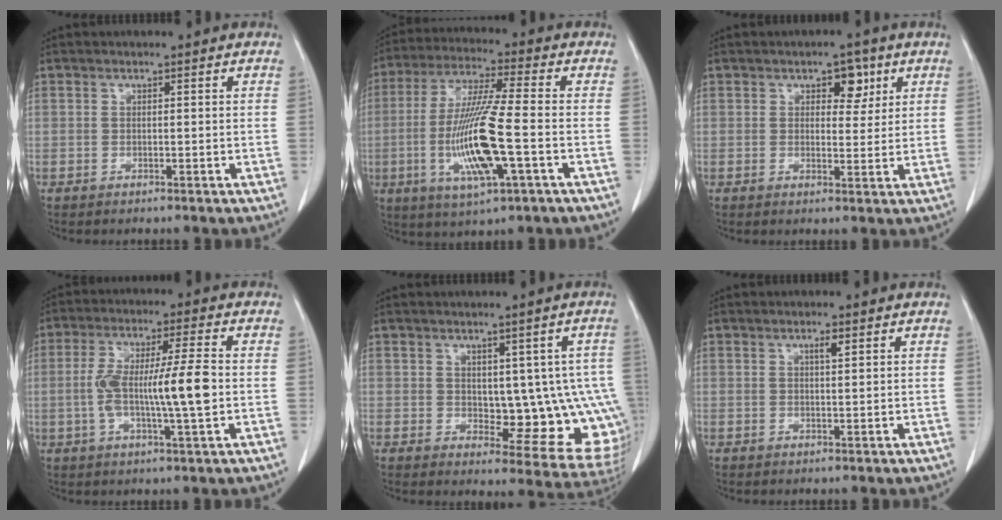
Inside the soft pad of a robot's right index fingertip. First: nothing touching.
{"total": 14.3, "force": [-3.2, 1.0, 13.9], "torque": [-0.283, -0.016, -0.062]}
{"total": 4.0, "force": [2.0, 2.3, 2.7], "torque": [-0.029, 0.004, 0.027]}
{"total": 10.7, "force": [-1.0, 0.6, 10.7], "torque": [-0.199, 0.006, -0.022]}
{"total": 11.7, "force": [0.5, 5.1, 10.5], "torque": [-0.108, 0.001, 0.018]}
{"total": 1.3, "force": [0.7, 0.1, 1.1], "torque": [-0.019, -0.001, 0.010]}